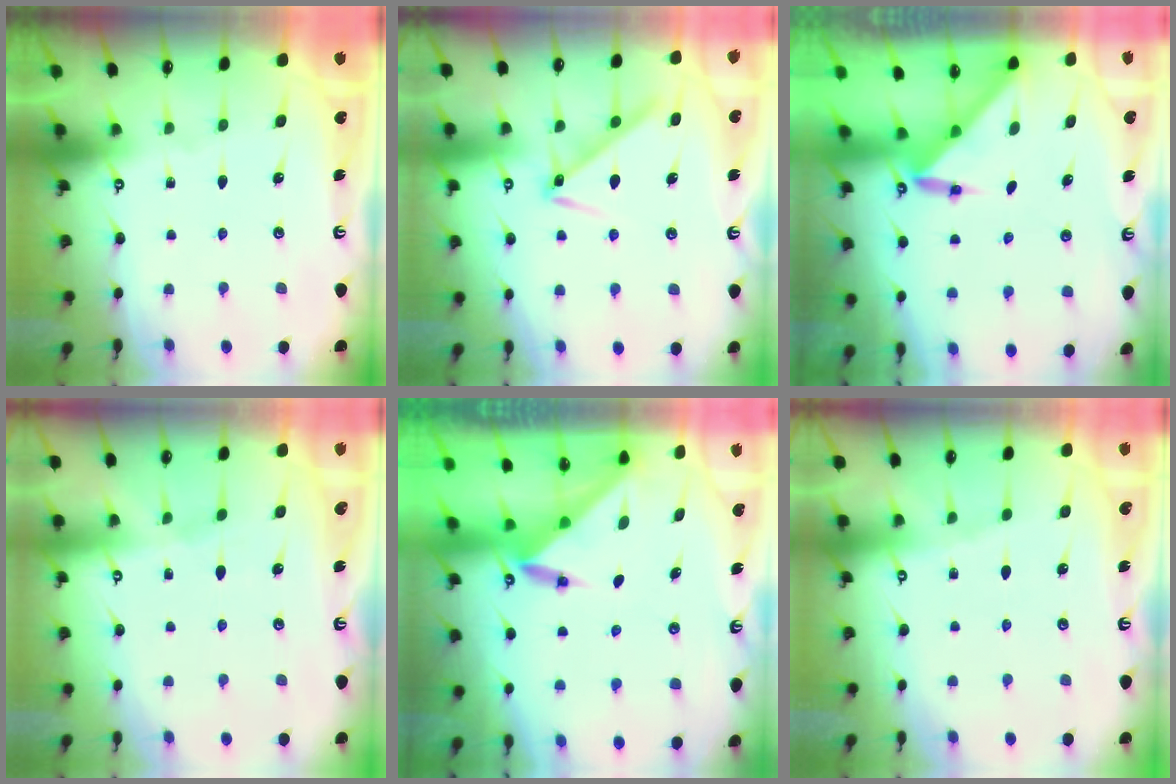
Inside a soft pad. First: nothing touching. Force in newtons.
{"total": 9.7, "press": 9.7, "slide": 0.1}
{"total": 3.1, "press": 3.1, "slide": 0.2}
{"total": 1.7, "press": 1.7, "slide": 0.4}
{"total": 3.4, "press": 3.4, "slide": 0.3}
{"total": 3.4, "press": 3.3, "slide": 0.6}